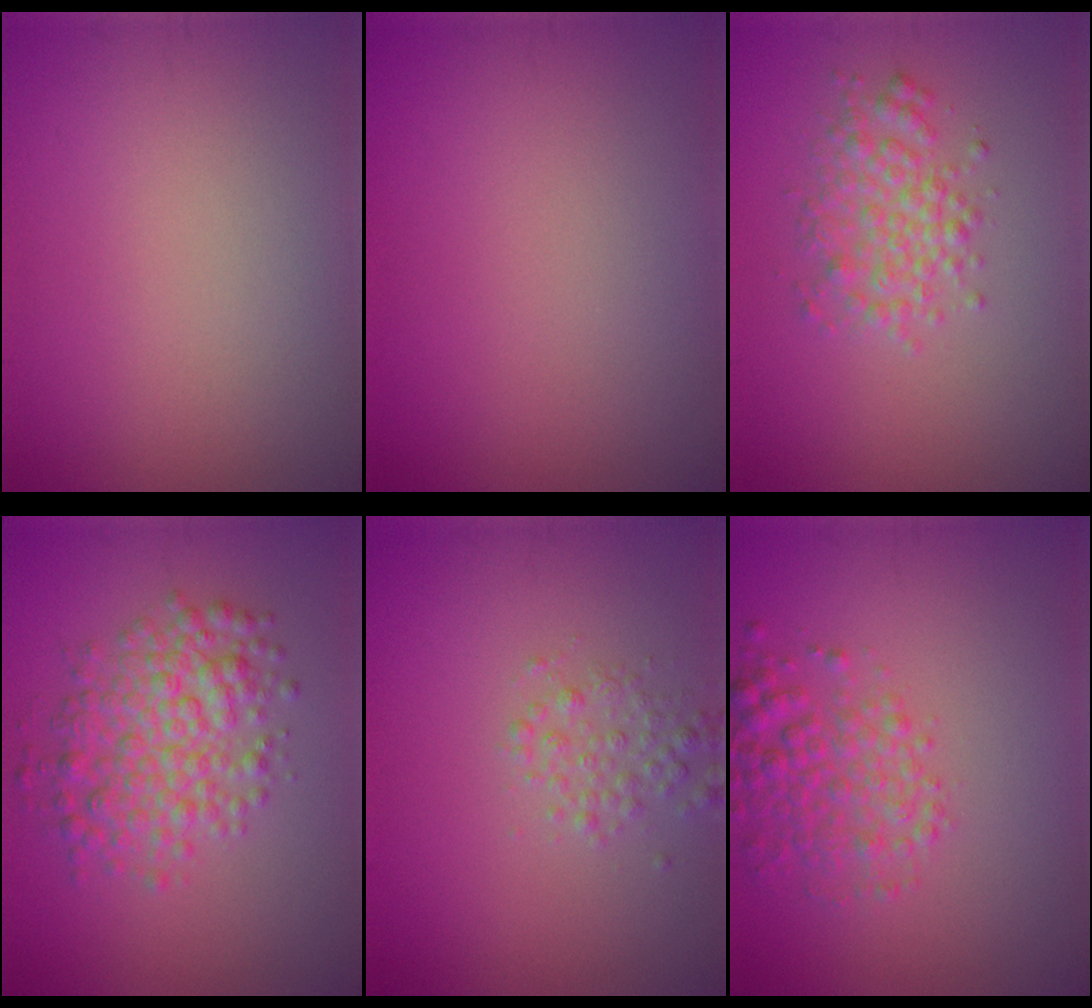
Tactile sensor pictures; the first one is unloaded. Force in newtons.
{"total": 0.0}
{"total": 3.0, "press": 3.0, "slide": 0.1}
{"total": 5.2, "press": 5.2, "slide": 0.0}
{"total": 2.0, "press": 2.0, "slide": 0.1}
{"total": 3.7, "press": 3.7, "slide": 0.1}